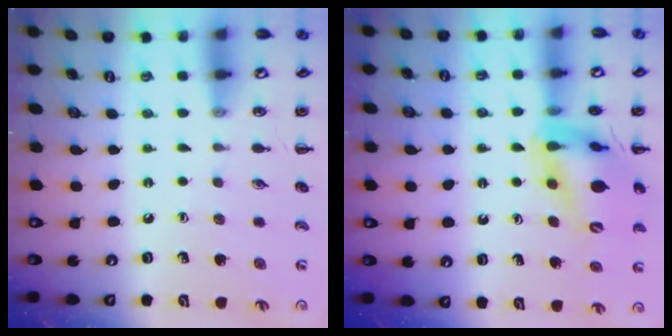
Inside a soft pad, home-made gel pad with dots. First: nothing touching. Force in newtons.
{"total": 17.3, "press": 17.0, "slide": 3.0}